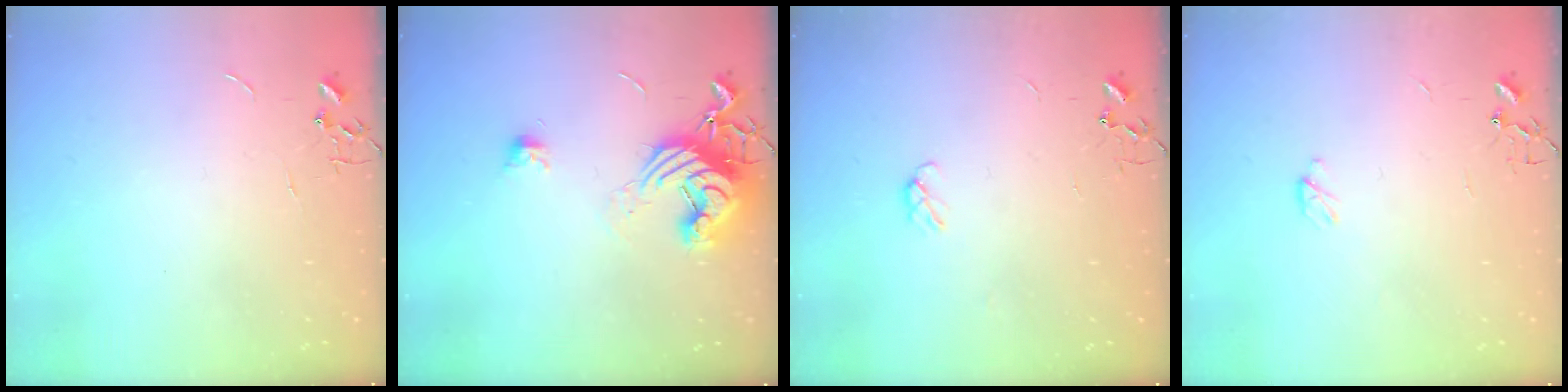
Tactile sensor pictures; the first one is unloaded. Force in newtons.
{"total": 12.9, "press": 12.9, "slide": 1.2}
{"total": 3.8, "press": 3.8, "slide": 0.5}
{"total": 3.3, "press": 3.2, "slide": 0.4}